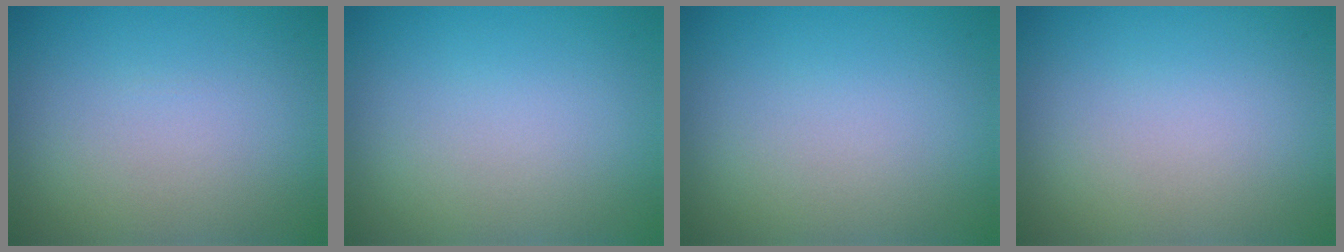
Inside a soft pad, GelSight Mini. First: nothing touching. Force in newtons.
{"total": 0.0}
{"total": 0.0}
{"total": 0.0}